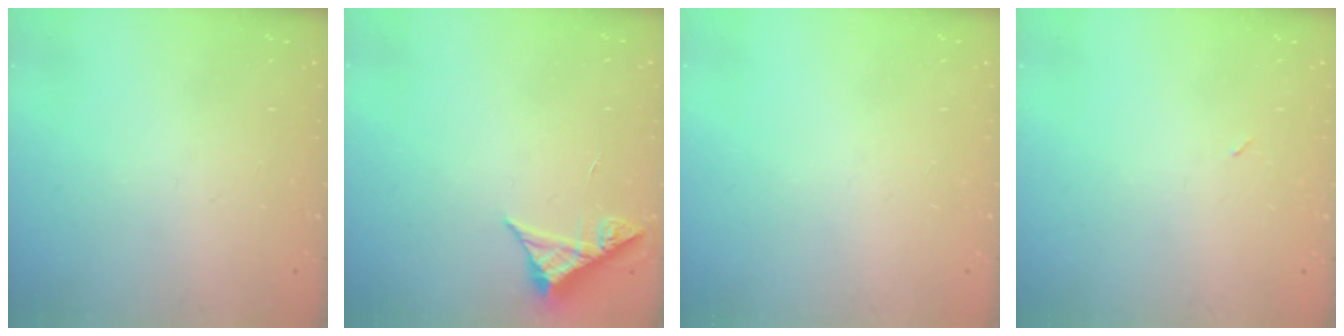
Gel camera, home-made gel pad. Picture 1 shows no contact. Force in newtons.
{"total": 5.3, "press": 5.2, "slide": 0.6}
{"total": 0.0}
{"total": 2.1, "press": 1.9, "slide": 1.0}